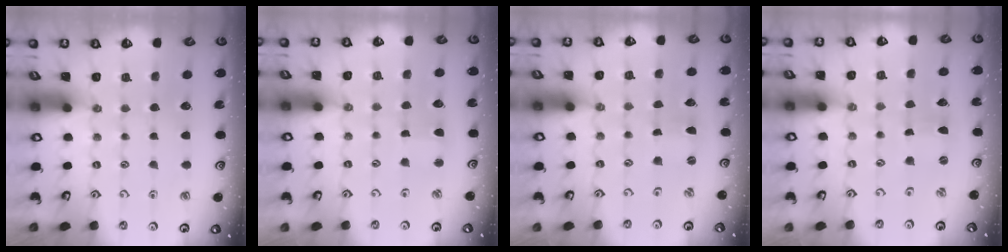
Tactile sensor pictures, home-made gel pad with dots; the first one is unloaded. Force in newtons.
{"total": 2.9, "press": 2.9, "slide": 0.3}
{"total": 0.0}
{"total": 0.0}